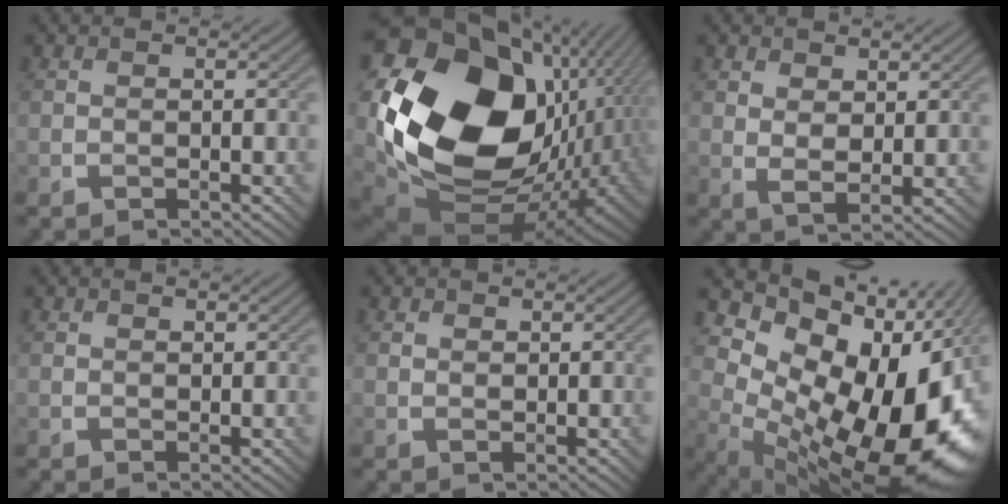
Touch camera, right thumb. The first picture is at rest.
{"total": 22.7, "force": [3.2, 16.6, 15.1], "torque": [-0.332, -0.033, 0.087]}
{"total": 3.4, "force": [1.9, 1.8, 2.1], "torque": [-0.045, -0.010, 0.038]}
{"total": 0.6, "force": [0.5, 0.3, 0.2], "torque": [-0.003, -0.001, 0.009]}
{"total": 0.9, "force": [0.6, 0.5, 0.4], "torque": [-0.005, -0.002, 0.012]}
{"total": 17.9, "force": [1.3, 11.1, 14.0], "torque": [-0.173, -0.028, 0.066]}